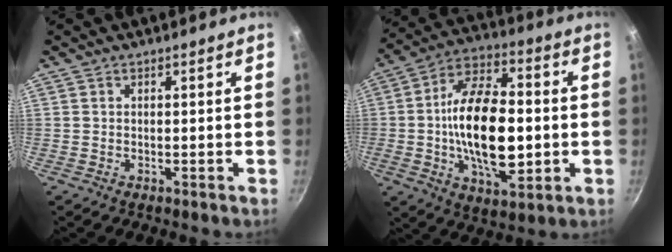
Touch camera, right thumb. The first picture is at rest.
{"total": 20.5, "force": [-1.5, 10.5, 17.6], "torque": [-0.289, 0.022, -0.027]}